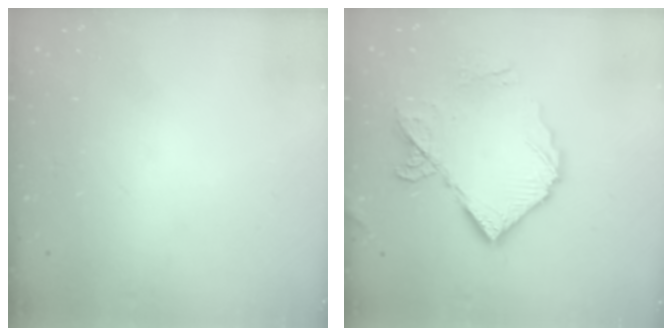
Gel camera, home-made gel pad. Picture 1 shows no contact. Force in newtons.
{"total": 14.1, "press": 14.0, "slide": 1.1}